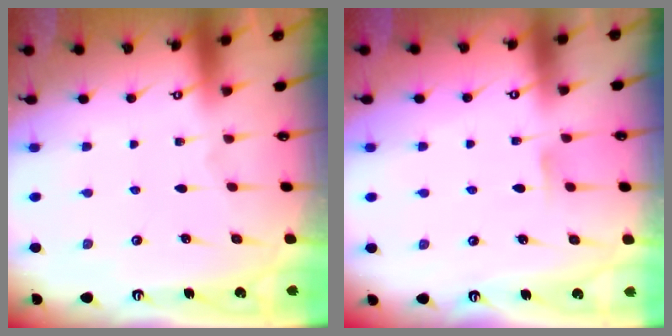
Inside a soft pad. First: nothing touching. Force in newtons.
{"total": 3.9, "press": 3.8, "slide": 0.4}